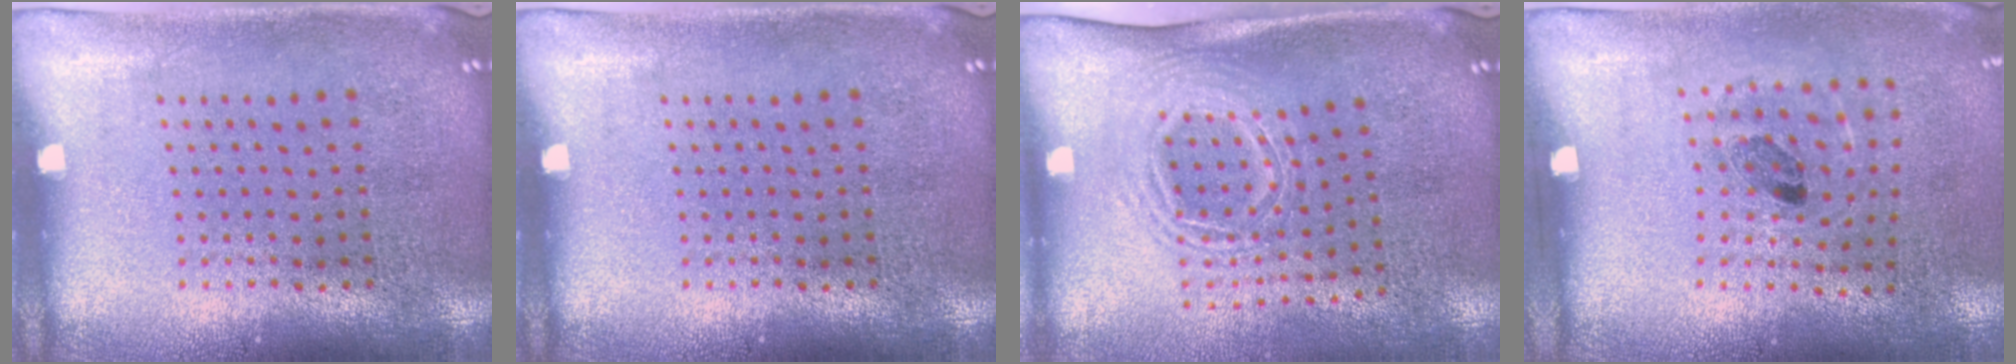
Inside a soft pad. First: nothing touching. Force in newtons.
{"total": 0.0}
{"total": 1.7, "press": 1.2, "slide": 1.1}
{"total": 1.0, "press": 0.7, "slide": 0.7}